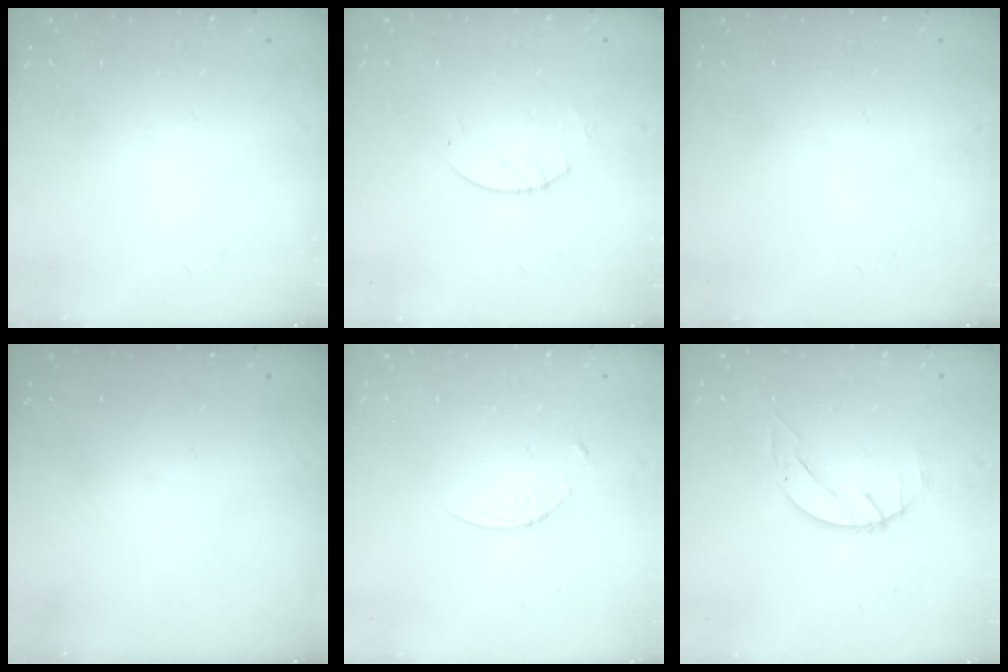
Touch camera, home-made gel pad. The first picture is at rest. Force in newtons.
{"total": 2.6, "press": 2.5, "slide": 0.4}
{"total": 0.0}
{"total": 0.0}
{"total": 3.8, "press": 3.8, "slide": 0.5}
{"total": 1.4, "press": 1.4, "slide": 0.2}